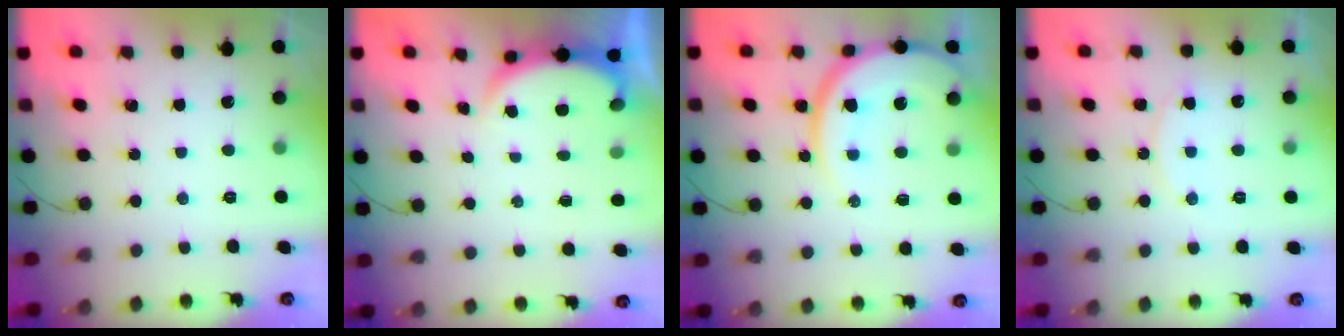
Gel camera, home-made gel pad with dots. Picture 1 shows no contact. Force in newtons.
{"total": 2.8, "press": 2.7, "slide": 0.6}
{"total": 14.9, "press": 14.9, "slide": 1.3}
{"total": 6.6, "press": 6.6, "slide": 0.7}